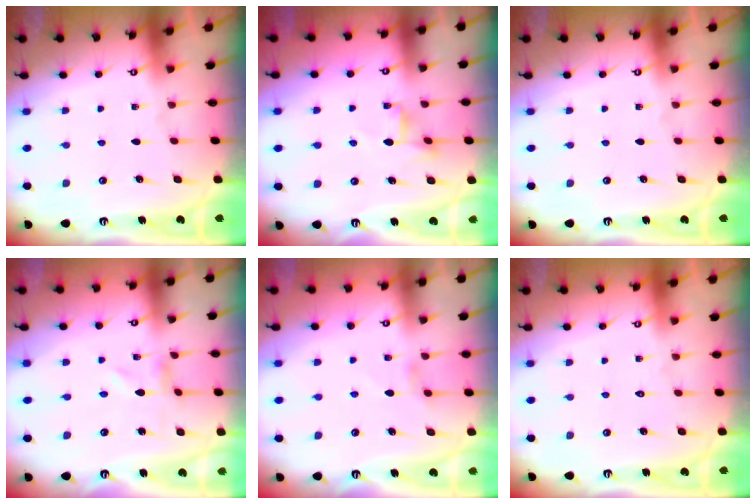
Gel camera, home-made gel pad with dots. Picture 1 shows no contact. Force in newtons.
{"total": 4.5, "press": 4.5, "slide": 0.5}
{"total": 0.0}
{"total": 0.0}
{"total": 1.7, "press": 1.6, "slide": 0.4}
{"total": 1.7, "press": 1.7, "slide": 0.1}